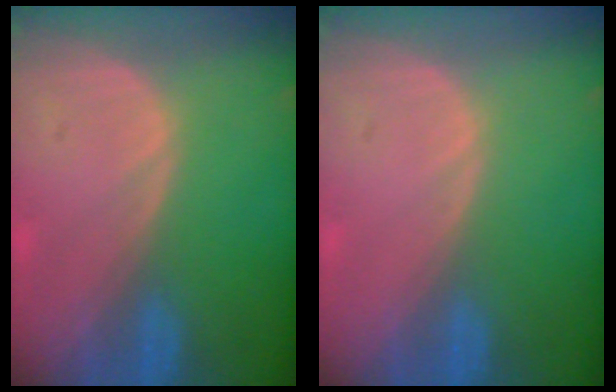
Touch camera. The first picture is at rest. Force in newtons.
{"total": 0.0}